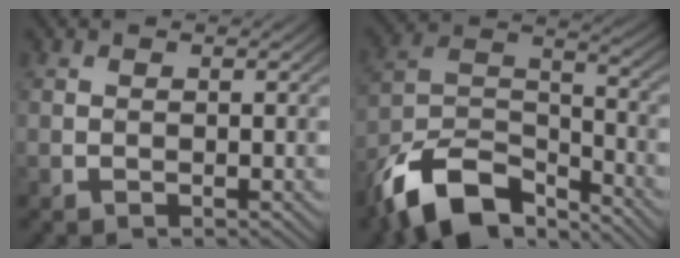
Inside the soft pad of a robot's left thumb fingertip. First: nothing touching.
{"total": 13.7, "force": [-10.0, 5.9, 7.2], "torque": [-0.147, -0.008, -0.198]}